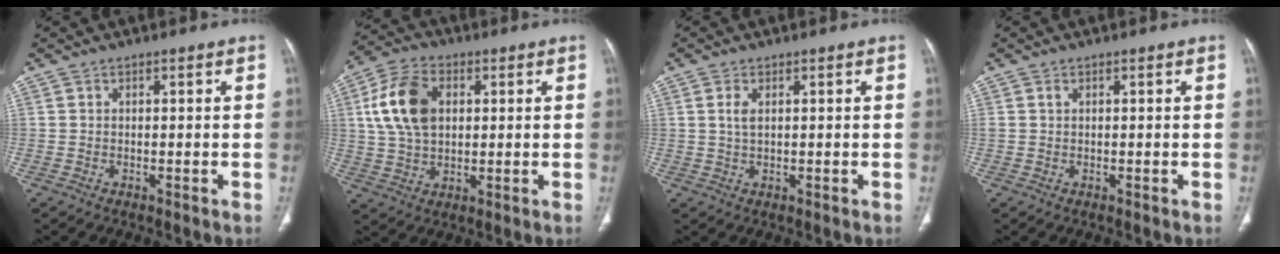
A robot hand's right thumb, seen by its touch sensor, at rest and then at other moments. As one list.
[{"total": 12.7, "force": [2.7, 8.4, 9.1], "torque": [-0.166, 0.009, 0.049]}, {"total": 2.4, "force": [0.8, 1.2, 2.0], "torque": [-0.045, 0.001, 0.018]}, {"total": 0.5, "force": [0.3, 0.3, 0.3], "torque": [-0.006, 0.003, 0.006]}]